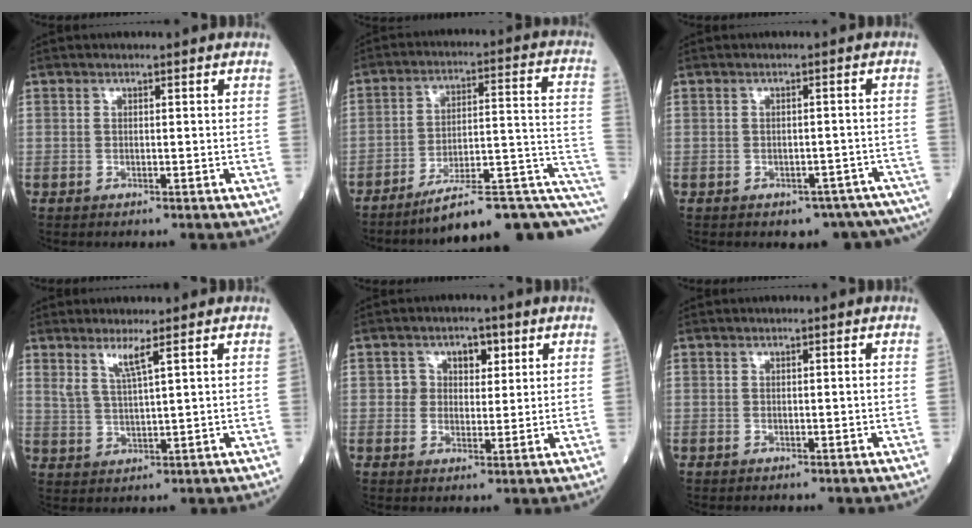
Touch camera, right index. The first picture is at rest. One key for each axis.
{"total": 17.9, "fx": -9.8, "fy": 3.2, "fz": 14.6, "tx": -0.145, "ty": 0.046, "tz": -0.136}
{"total": 8.6, "fx": -7.1, "fy": 4.0, "fz": 2.7, "tx": -0.012, "ty": 0.014, "tz": -0.078}
{"total": 3.8, "fx": 2.4, "fy": -0.3, "fz": 3.0, "tx": -0.065, "ty": -0.010, "tz": 0.052}
{"total": 4.5, "fx": 1.8, "fy": 3.4, "fz": 2.5, "tx": -0.026, "ty": 0.007, "tz": 0.026}
{"total": 0.0}